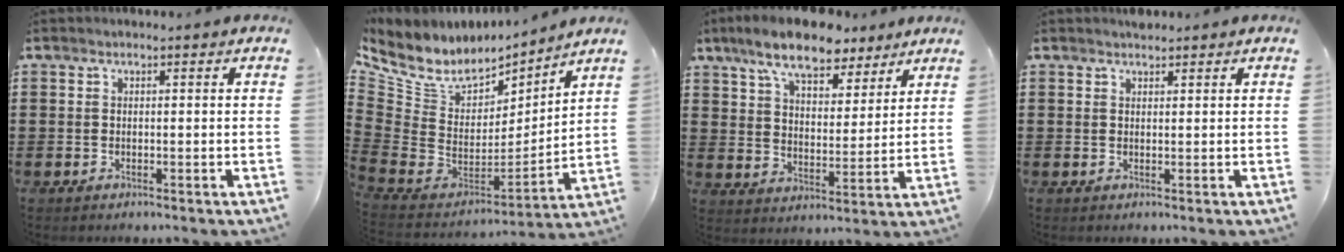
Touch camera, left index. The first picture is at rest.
{"total": 6.5, "force": [4.5, 4.2, 2.1], "torque": [-0.081, -0.044, 0.080]}
{"total": 9.9, "force": [7.9, 3.2, 4.9], "torque": [-0.108, -0.017, 0.144]}
{"total": 1.0, "force": [0.9, 0.2, 0.1], "torque": [-0.003, -0.001, 0.019]}